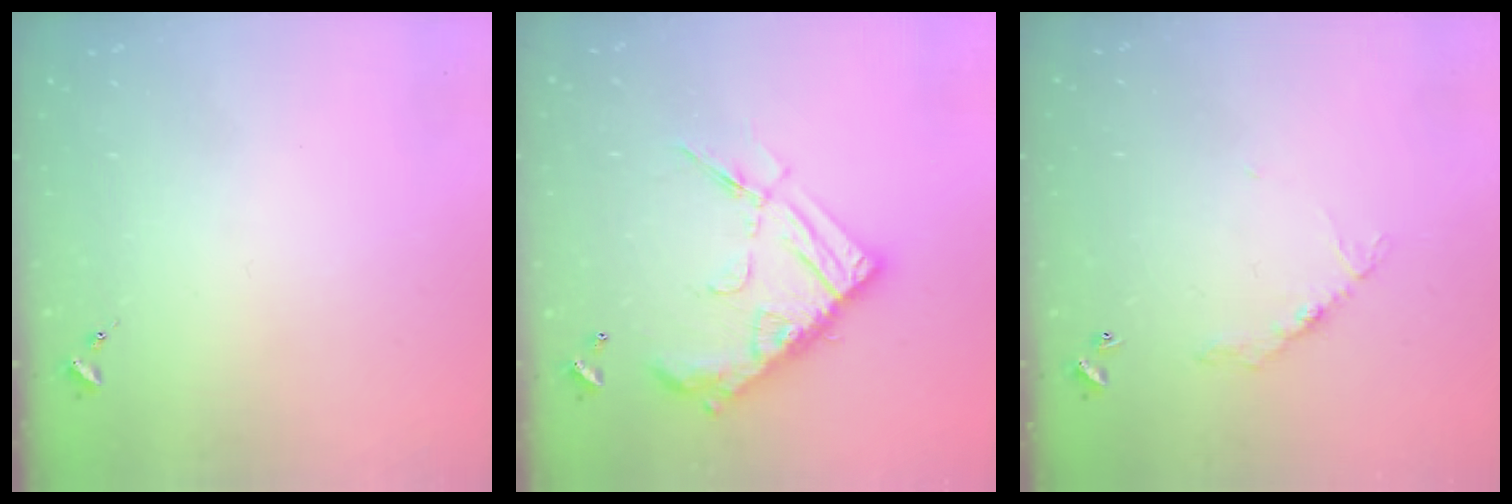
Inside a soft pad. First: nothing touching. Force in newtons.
{"total": 18.6, "press": 18.5, "slide": 1.7}
{"total": 6.4, "press": 6.4, "slide": 0.4}